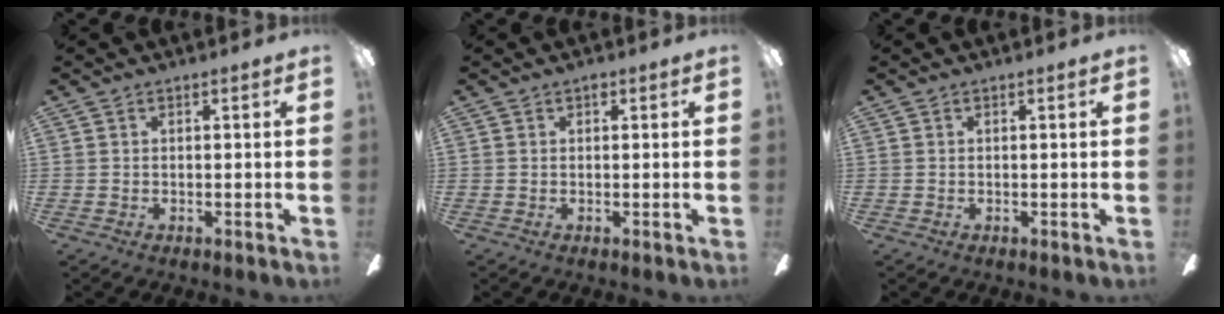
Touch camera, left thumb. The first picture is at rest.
{"total": 0.9, "force": [0.3, 0.5, 0.6], "torque": [-0.012, 0.004, 0.005]}
{"total": 0.0}